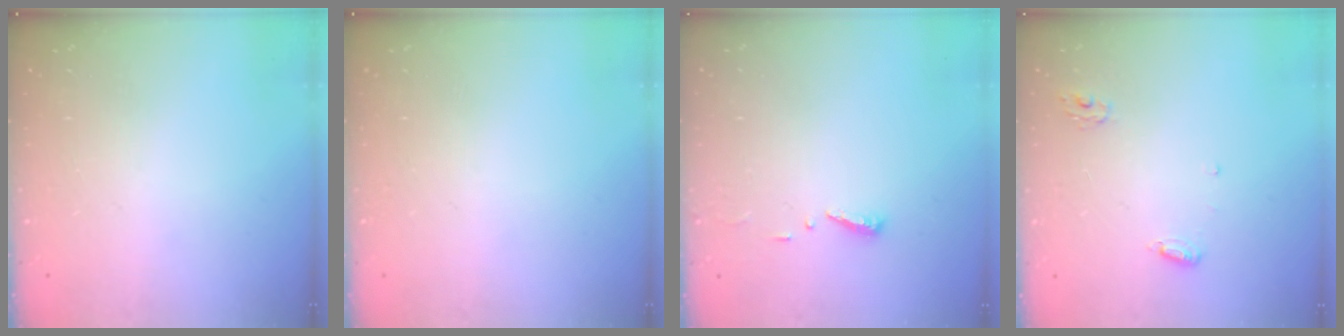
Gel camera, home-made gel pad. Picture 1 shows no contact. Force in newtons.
{"total": 0.0}
{"total": 3.7, "press": 3.7, "slide": 0.2}
{"total": 4.7, "press": 4.7, "slide": 0.4}